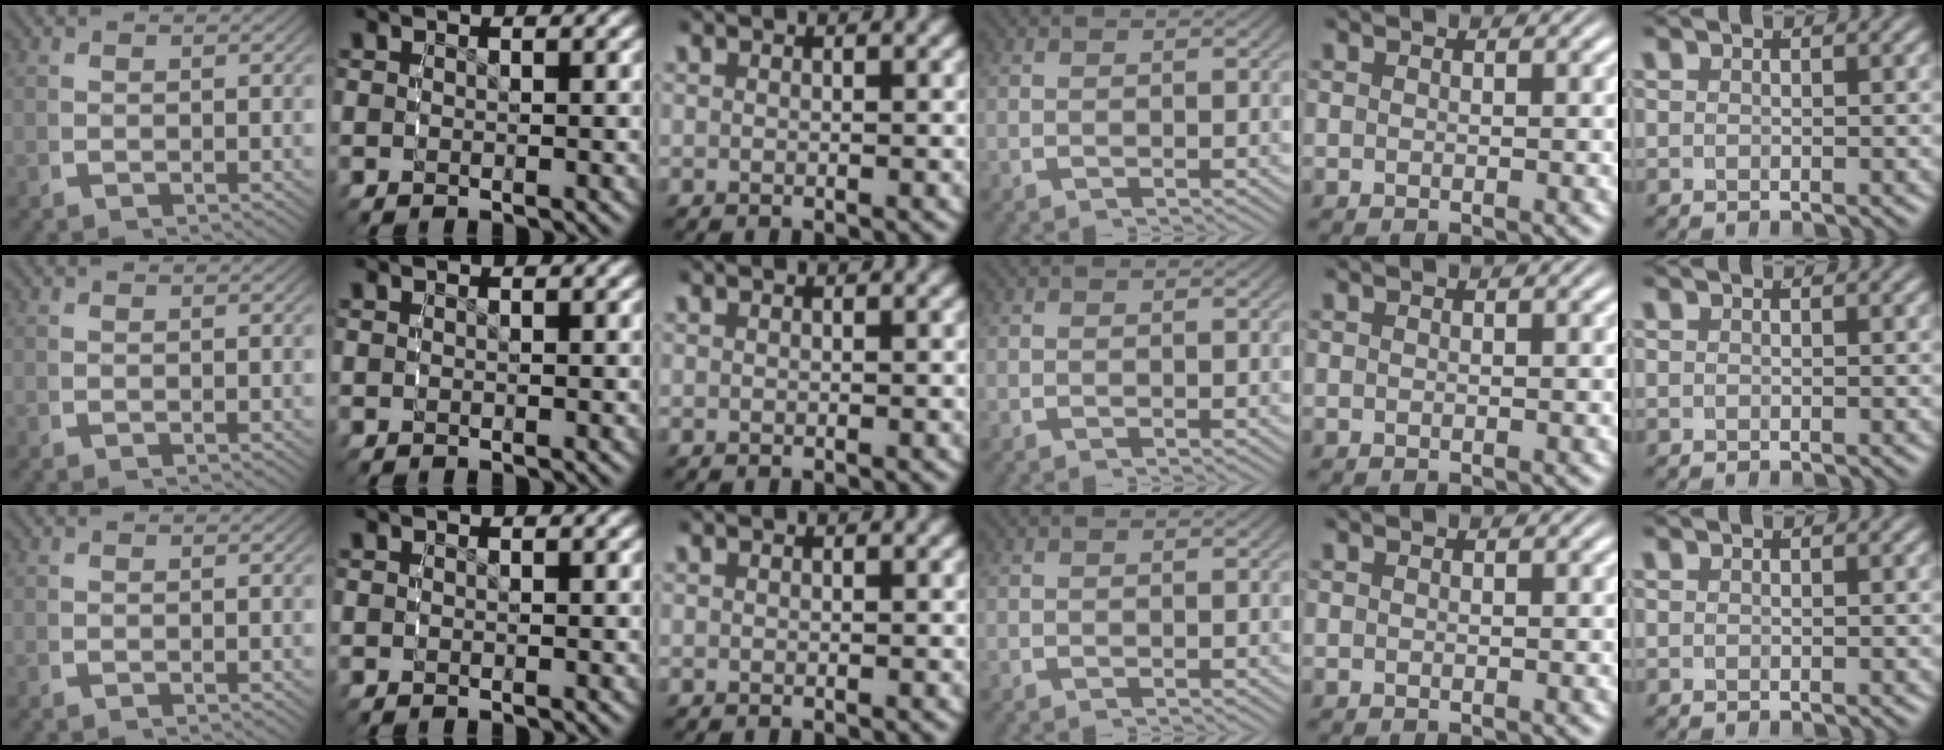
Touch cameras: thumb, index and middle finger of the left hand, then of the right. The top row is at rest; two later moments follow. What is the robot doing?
{"motion": "reach", "object": "toothpaste"}